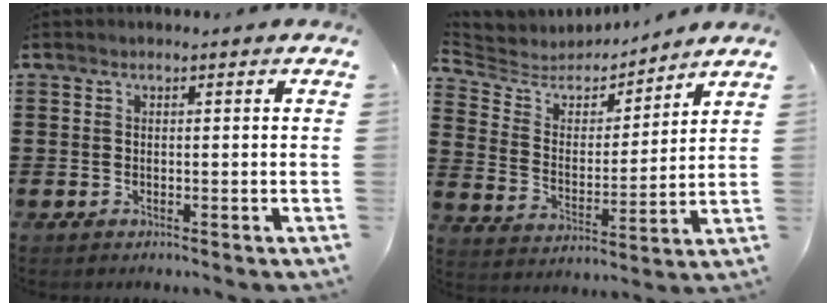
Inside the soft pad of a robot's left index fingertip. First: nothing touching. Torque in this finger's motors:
{"motor_torque": [2.07, -0.07, 0.23, 0.07]}